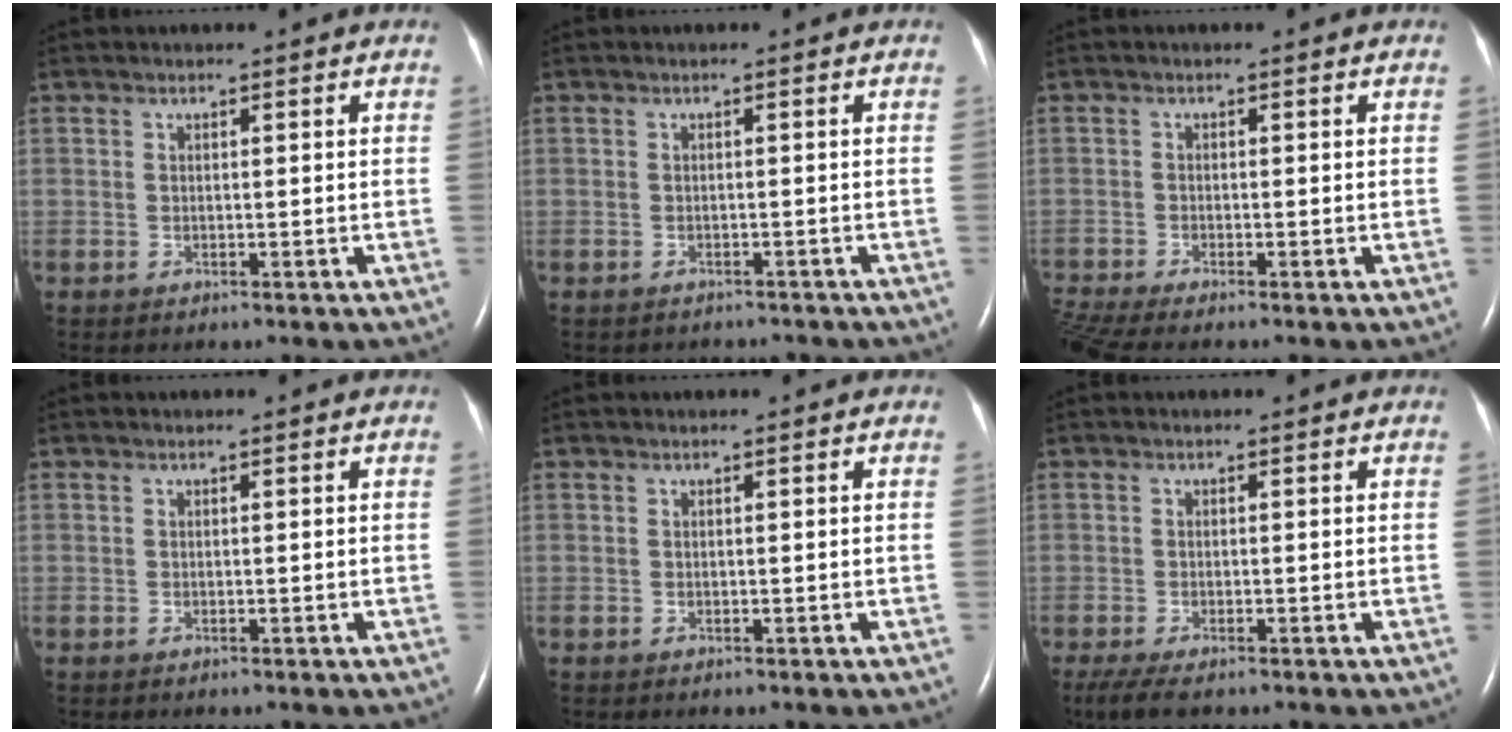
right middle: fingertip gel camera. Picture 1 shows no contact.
{"total": 3.6, "force": [-3.3, 1.3, 0.3], "torque": [-0.003, -0.001, -0.038]}
{"total": 3.7, "force": [-3.4, -0.5, 1.5], "torque": [-0.041, -0.010, -0.068]}
{"total": 0.0}
{"total": 0.0}
{"total": 4.1, "force": [-2.8, 1.1, 2.7], "torque": [-0.055, -0.013, -0.045]}